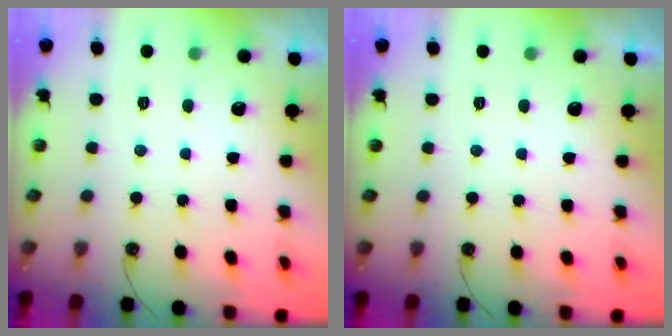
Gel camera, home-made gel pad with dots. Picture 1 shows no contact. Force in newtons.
{"total": 0.0}